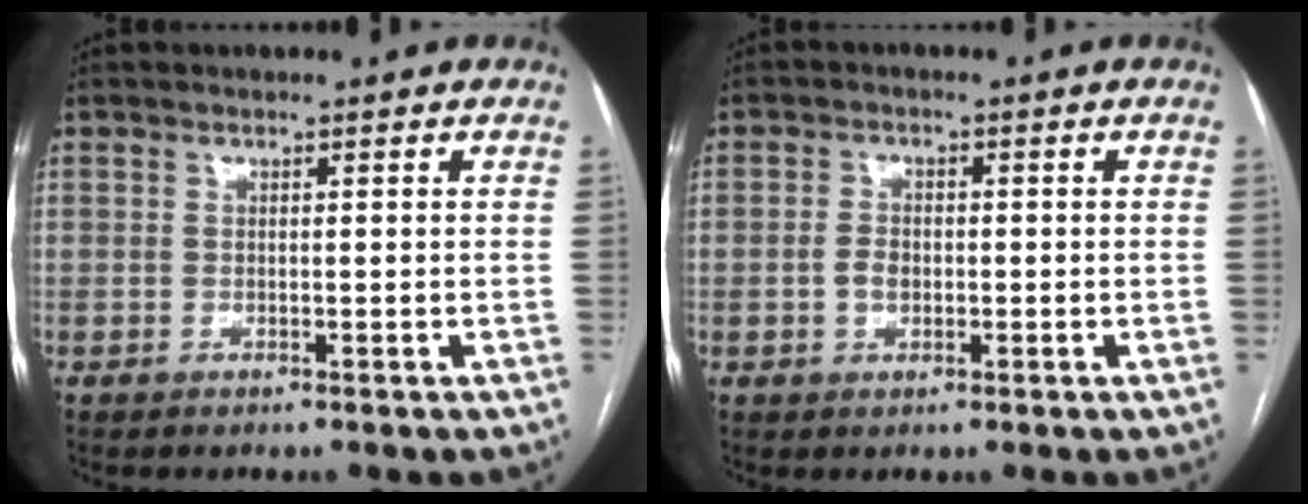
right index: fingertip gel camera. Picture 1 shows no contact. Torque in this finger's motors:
{"motor_torque": [0.37, 0.00, 0.04, 0.01]}